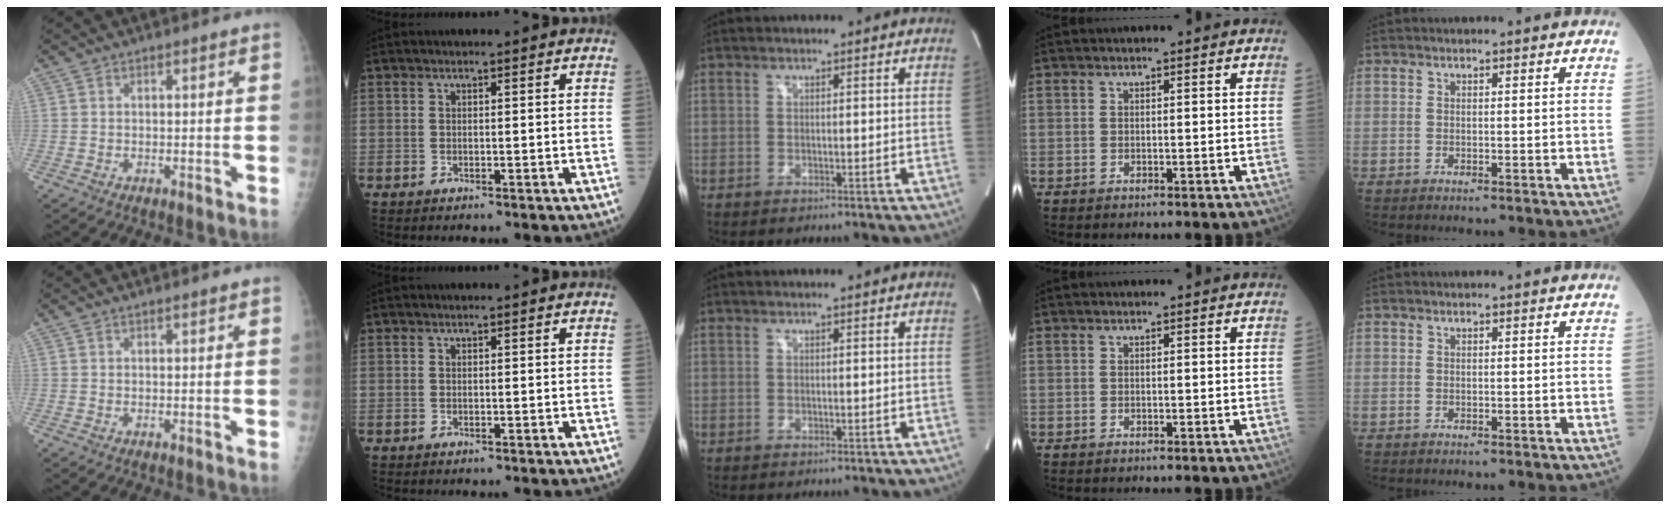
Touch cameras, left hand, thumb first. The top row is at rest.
{}